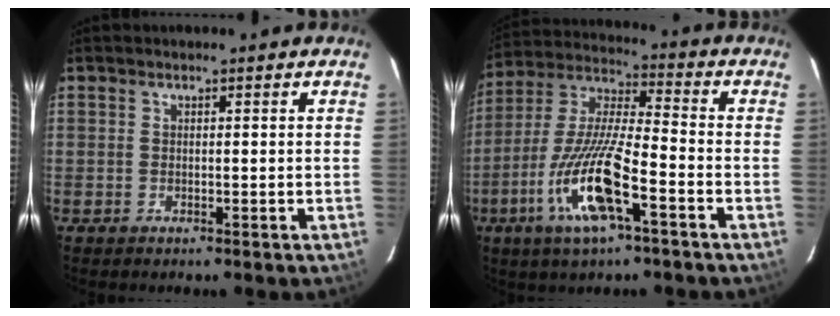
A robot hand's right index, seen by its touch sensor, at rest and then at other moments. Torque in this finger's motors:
{"motor_torque": [1.66, -0.48, 1.05, 0.17]}